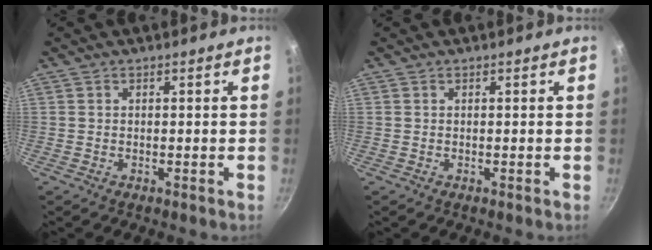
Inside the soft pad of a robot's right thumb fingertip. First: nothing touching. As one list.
[{"total": 0.0}]